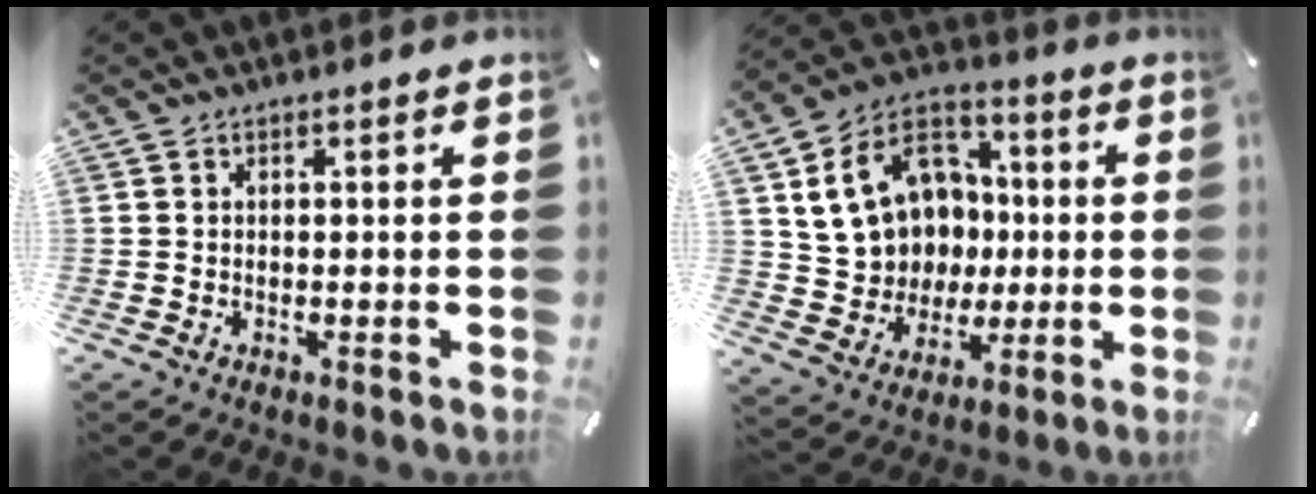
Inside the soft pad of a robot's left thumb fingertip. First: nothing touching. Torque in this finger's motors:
{"motor_torque": [0.55, 1.25, 0.59, -0.05, 0.49]}